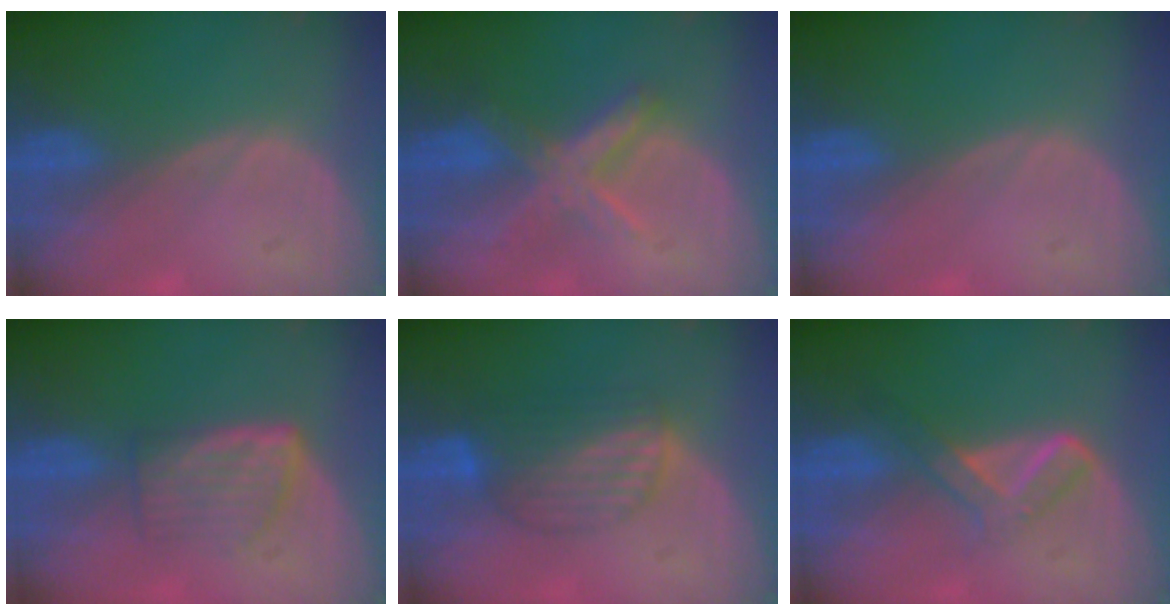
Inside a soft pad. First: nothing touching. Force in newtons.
{"total": 7.2, "press": 6.2, "slide": 3.8}
{"total": 0.0}
{"total": 5.9, "press": 5.3, "slide": 2.6}
{"total": 6.4, "press": 6.3, "slide": 1.2}
{"total": 5.2, "press": 4.6, "slide": 2.4}